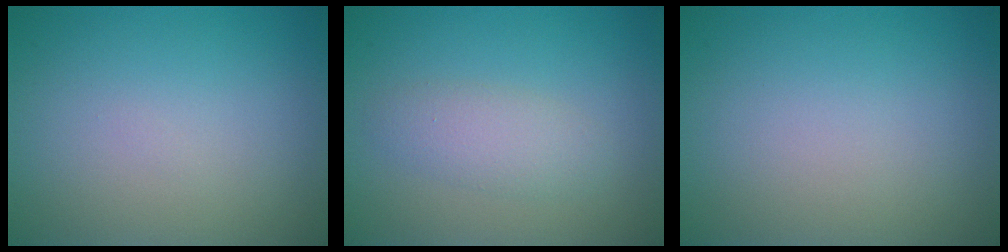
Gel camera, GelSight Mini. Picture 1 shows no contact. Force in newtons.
{"total": 2.5, "press": 2.5, "slide": 0.1}
{"total": 0.0}